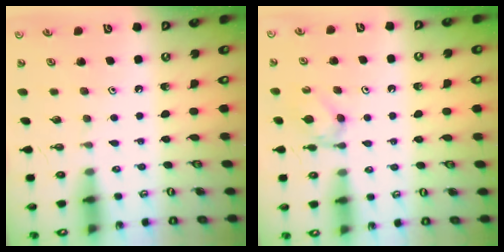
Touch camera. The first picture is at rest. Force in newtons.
{"total": 4.0, "press": 4.0, "slide": 0.6}